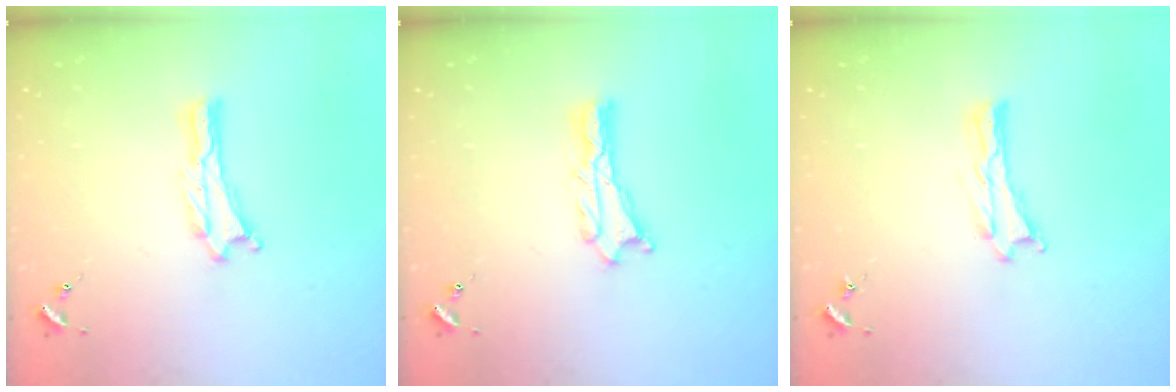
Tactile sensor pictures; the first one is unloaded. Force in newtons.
{"total": 1.1, "press": 1.1, "slide": 0.2}
{"total": 0.0}